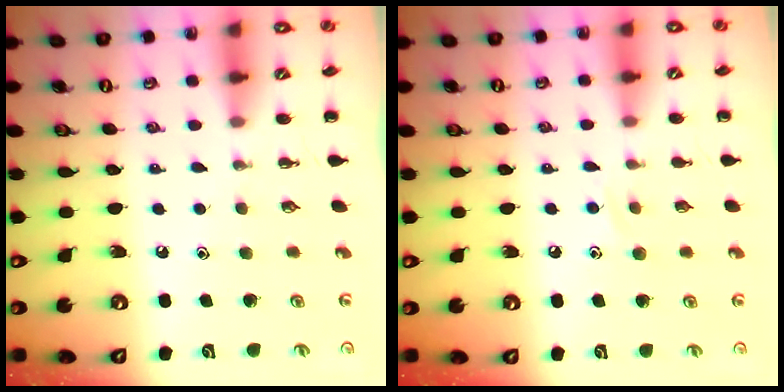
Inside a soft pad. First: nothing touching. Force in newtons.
{"total": 6.6, "press": 6.5, "slide": 1.1}